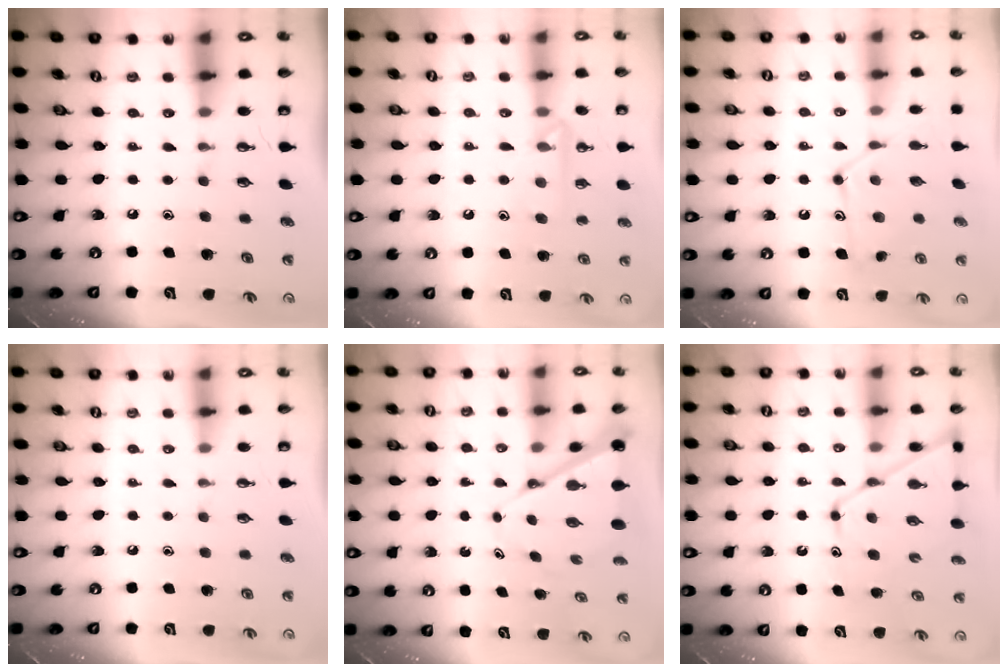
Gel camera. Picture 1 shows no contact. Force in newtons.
{"total": 6.6, "press": 6.6, "slide": 0.8}
{"total": 12.5, "press": 12.5, "slide": 0.5}
{"total": 0.0}
{"total": 7.8, "press": 7.8, "slide": 0.7}
{"total": 13.0, "press": 13.0, "slide": 1.1}